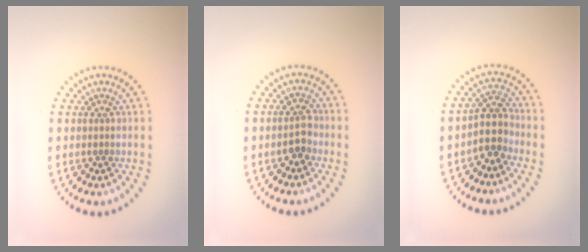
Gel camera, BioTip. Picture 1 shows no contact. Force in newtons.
{"total": 2.0, "press": 2.0, "slide": 0.5}
{"total": 2.7, "press": 2.3, "slide": 1.5}